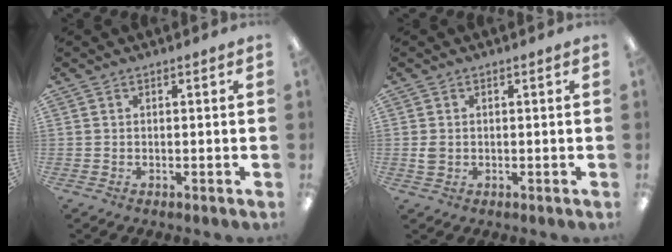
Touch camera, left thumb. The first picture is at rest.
{"total": 2.0, "force": [0.1, 1.5, 1.2], "torque": [-0.024, 0.005, 0.001]}